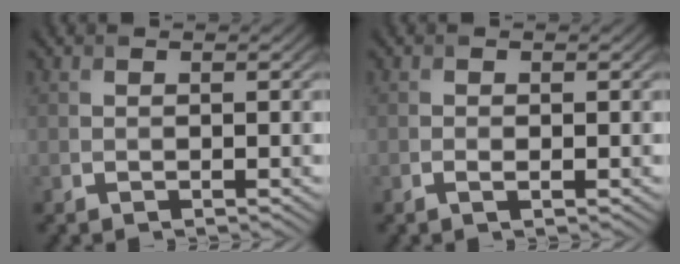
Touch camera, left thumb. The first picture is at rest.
{"total": 0.7, "force": [-0.2, 0.3, 0.7], "torque": [-0.015, -0.003, -0.003]}